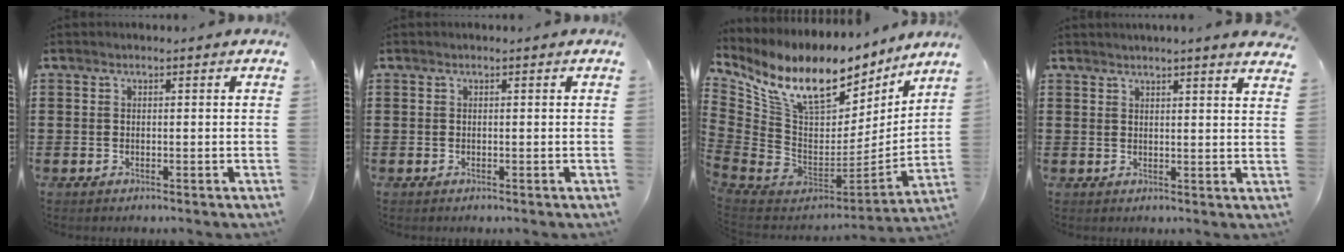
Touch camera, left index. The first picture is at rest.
{"total": 0.0}
{"total": 14.1, "force": [9.0, 6.7, 8.5], "torque": [-0.188, -0.061, 0.158]}
{"total": 2.4, "force": [2.3, -0.7, 0.5], "torque": [-0.015, -0.006, 0.043]}